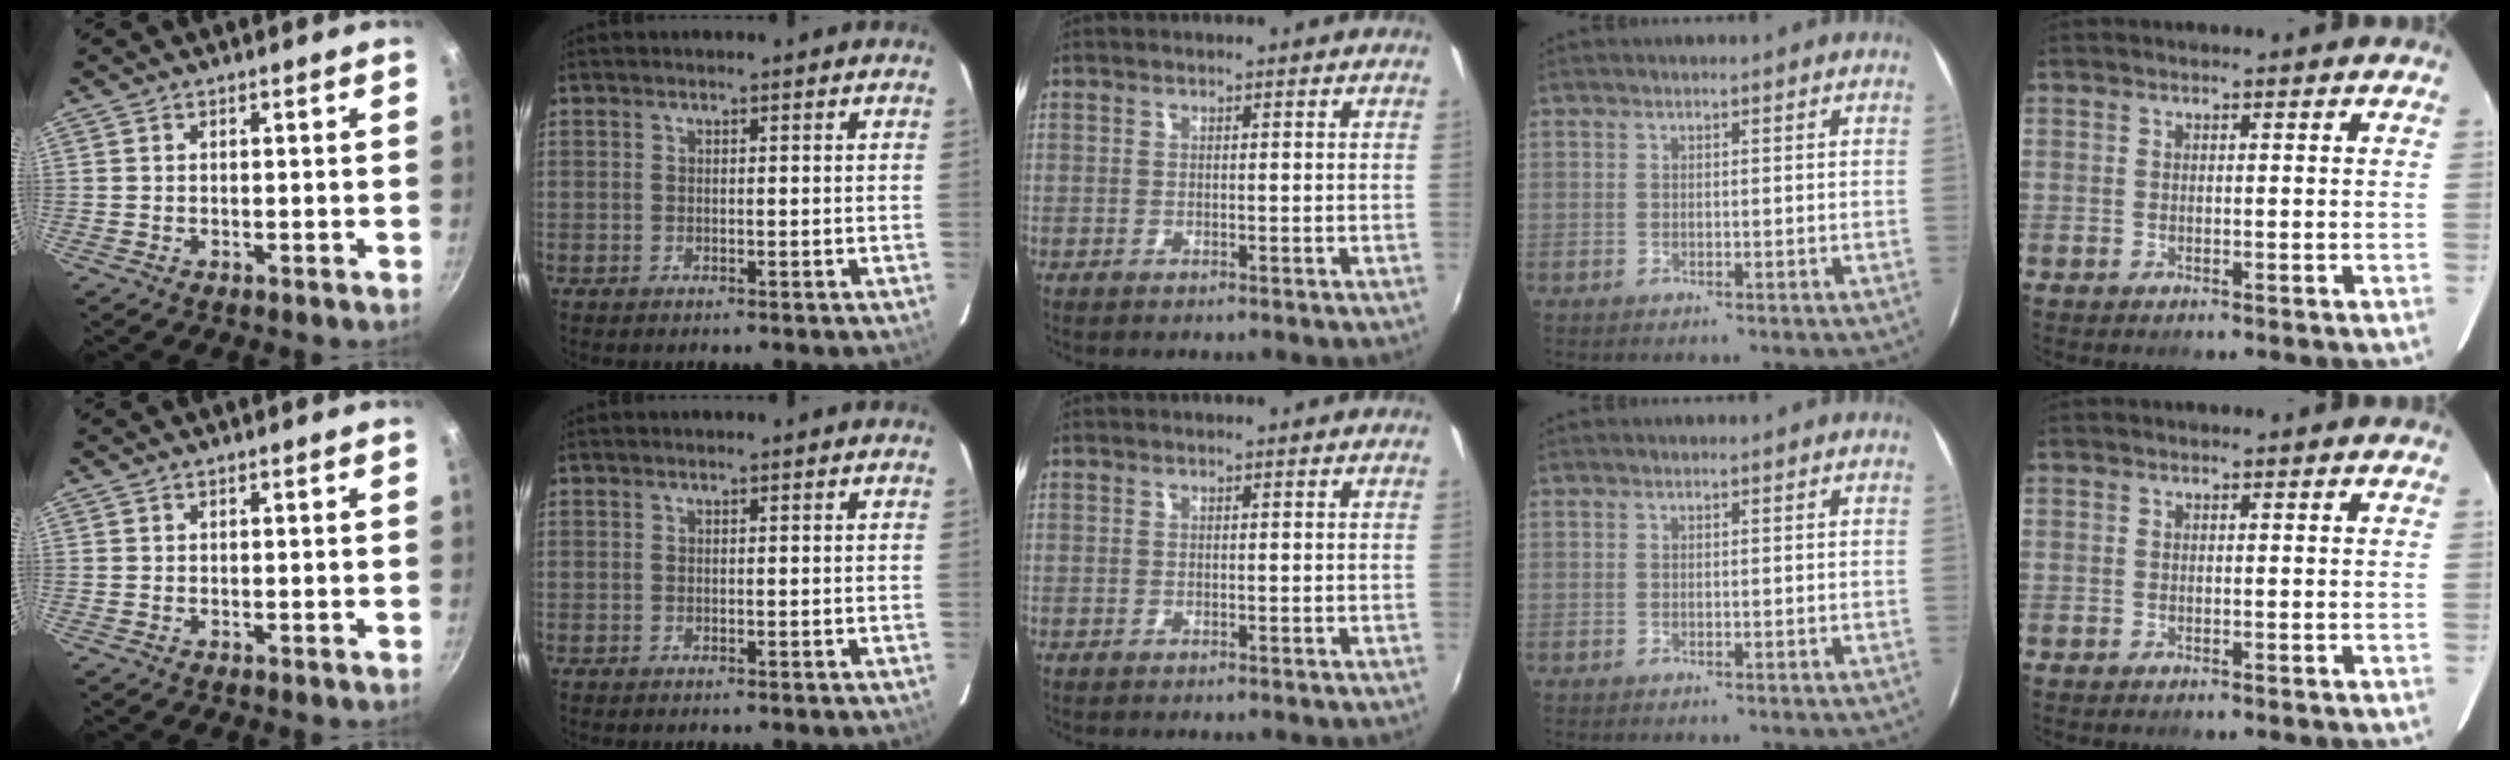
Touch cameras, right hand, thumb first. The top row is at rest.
{}